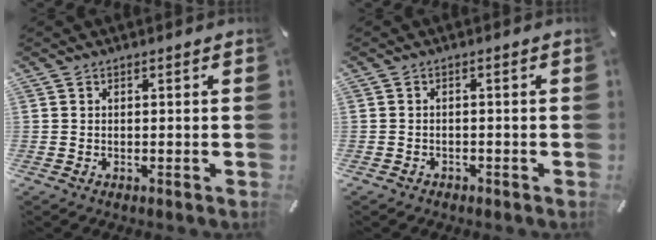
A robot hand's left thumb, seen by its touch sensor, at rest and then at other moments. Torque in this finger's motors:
{"motor_torque": [-0.35, -0.32, -0.23, -0.11, 0.02]}